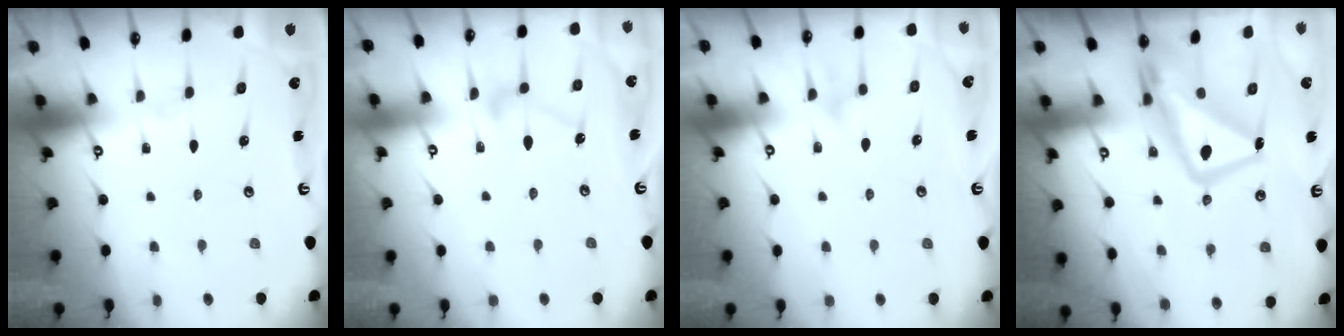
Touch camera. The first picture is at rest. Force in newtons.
{"total": 8.1, "press": 8.1, "slide": 0.3}
{"total": 7.6, "press": 7.5, "slide": 0.8}
{"total": 14.9, "press": 14.8, "slide": 1.8}